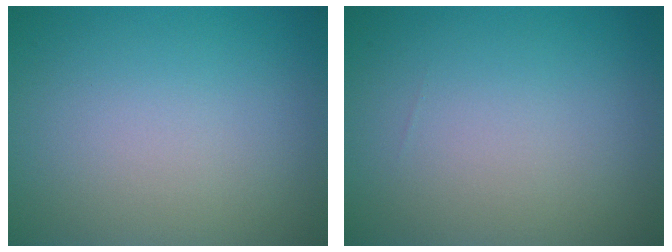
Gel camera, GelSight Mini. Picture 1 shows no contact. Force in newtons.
{"total": 0.0}